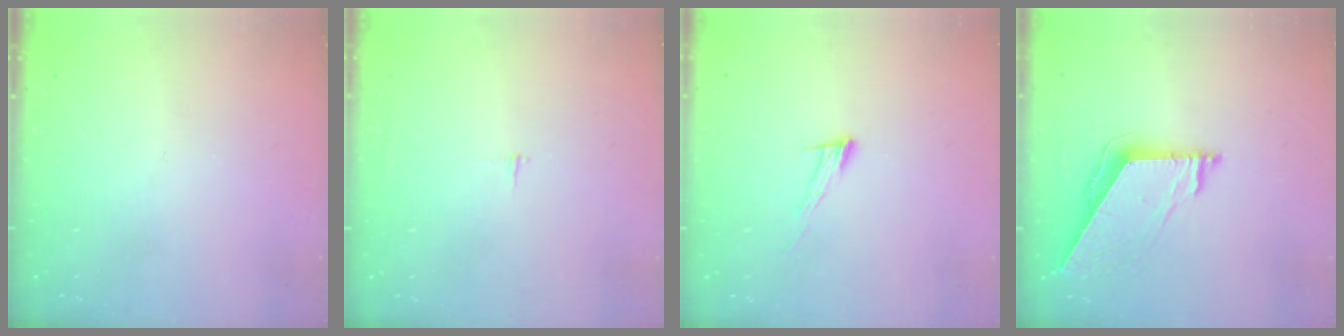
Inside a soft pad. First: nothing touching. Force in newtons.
{"total": 2.3, "press": 2.3, "slide": 0.2}
{"total": 6.7, "press": 6.7, "slide": 0.4}
{"total": 7.6, "press": 7.6, "slide": 0.7}